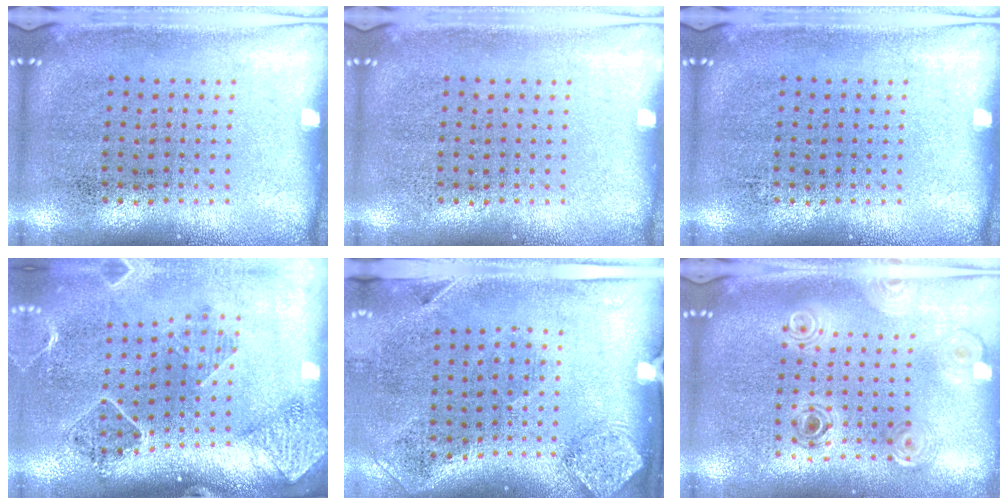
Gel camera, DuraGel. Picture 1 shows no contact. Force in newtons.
{"total": 0.0}
{"total": 0.0}
{"total": 1.5, "press": 1.5, "slide": 0.1}
{"total": 1.9, "press": 1.1, "slide": 1.6}
{"total": 0.9, "press": 0.9, "slide": 0.2}